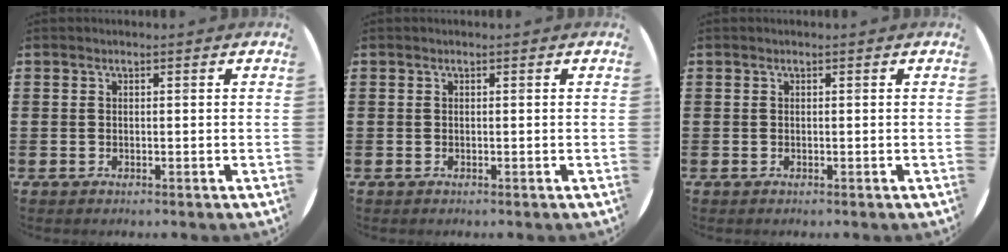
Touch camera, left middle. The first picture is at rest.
{"total": 0.0}
{"total": 0.0}